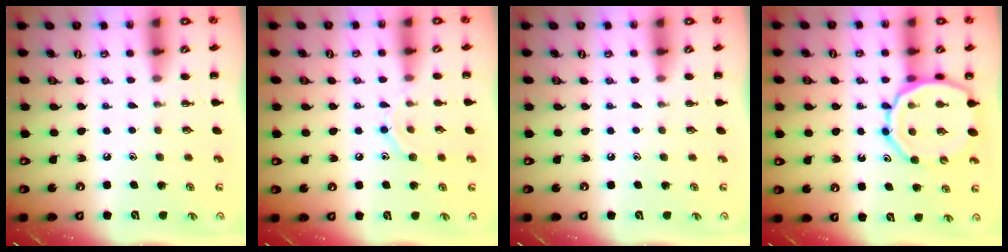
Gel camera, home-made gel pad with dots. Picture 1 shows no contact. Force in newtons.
{"total": 9.0, "press": 8.9, "slide": 1.5}
{"total": 0.0}
{"total": 13.2, "press": 12.9, "slide": 3.1}